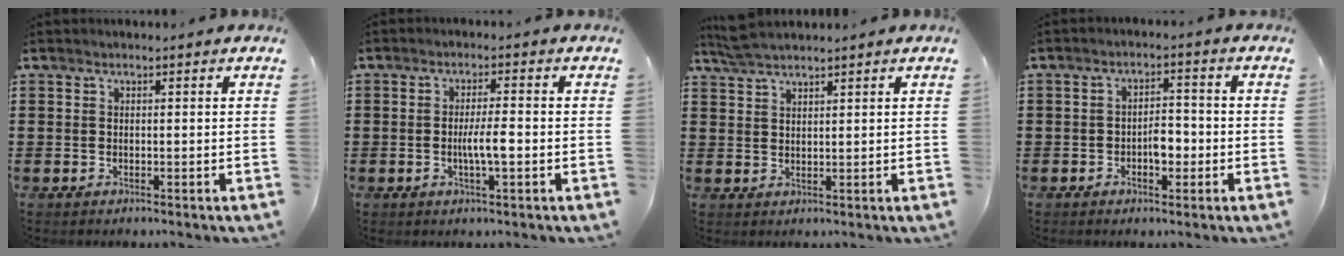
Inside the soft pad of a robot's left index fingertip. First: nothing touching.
{"total": 4.1, "force": [-0.6, 0.7, 4.0], "torque": [-0.077, -0.001, -0.015]}
{"total": 2.1, "force": [2.0, 0.1, 0.7], "torque": [-0.017, 0.002, 0.038]}
{"total": 3.5, "force": [-1.0, 1.7, 2.9], "torque": [-0.047, 0.004, -0.022]}